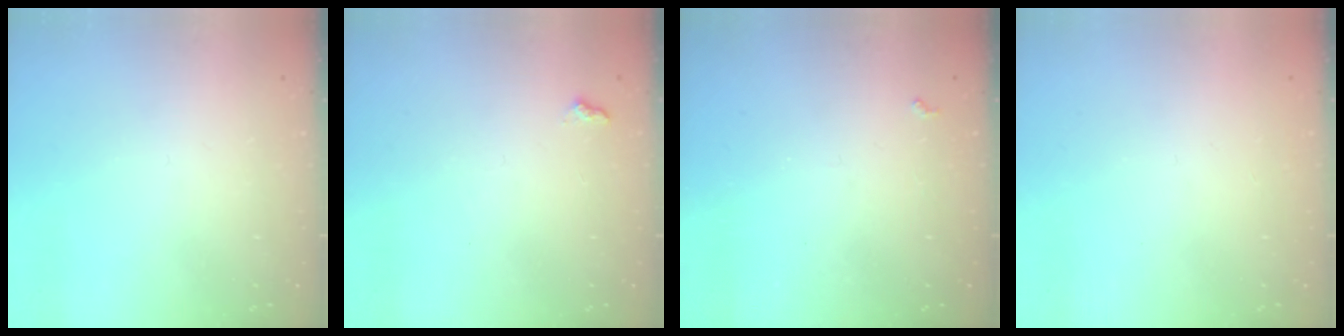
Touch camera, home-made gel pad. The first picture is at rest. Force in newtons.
{"total": 6.5, "press": 6.5, "slide": 0.7}
{"total": 3.7, "press": 3.6, "slide": 0.7}
{"total": 0.9, "press": 0.9, "slide": 0.1}